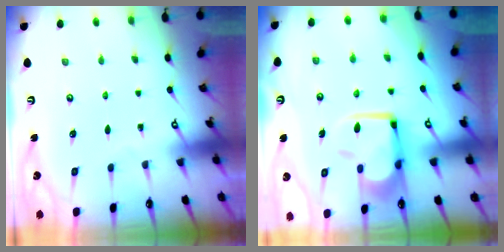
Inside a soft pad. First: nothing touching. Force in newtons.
{"total": 12.9, "press": 12.8, "slide": 1.5}